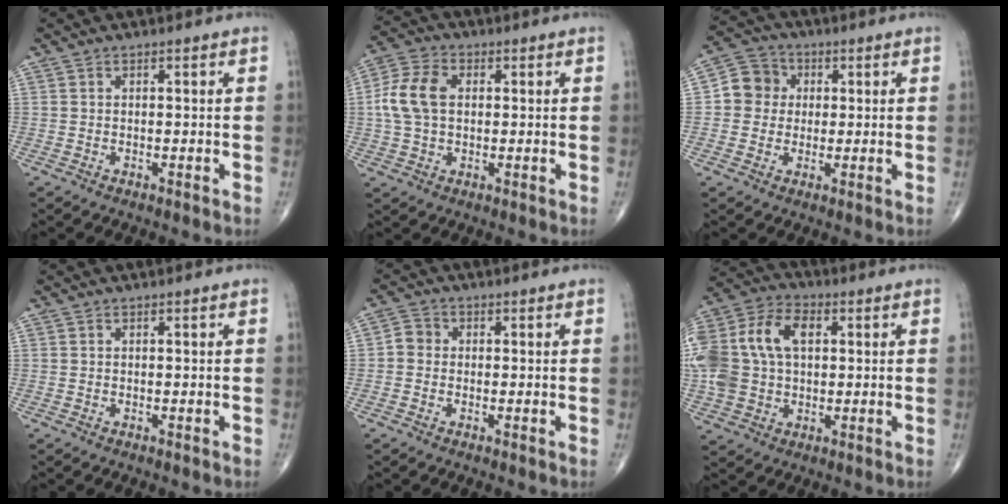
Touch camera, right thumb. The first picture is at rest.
{"total": 9.0, "force": [0.8, 6.2, 6.5], "torque": [-0.134, 0.018, 0.013]}
{"total": 7.2, "force": [0.6, 6.8, 2.4], "torque": [-0.014, 0.014, -0.002]}
{"total": 0.0}
{"total": 2.7, "force": [-0.4, 2.4, 1.2], "torque": [-0.008, 0.006, -0.017]}
{"total": 19.6, "force": [3.2, 13.4, 14.0], "torque": [-0.316, 0.030, 0.056]}